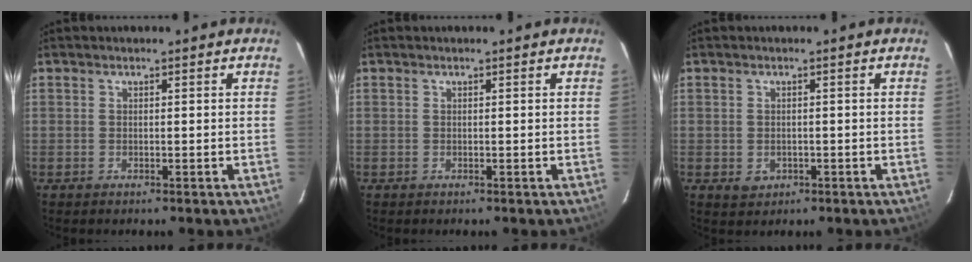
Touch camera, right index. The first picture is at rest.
{"total": 0.0}
{"total": 2.5, "force": [-0.6, 2.1, 1.2], "torque": [-0.022, 0.000, -0.001]}